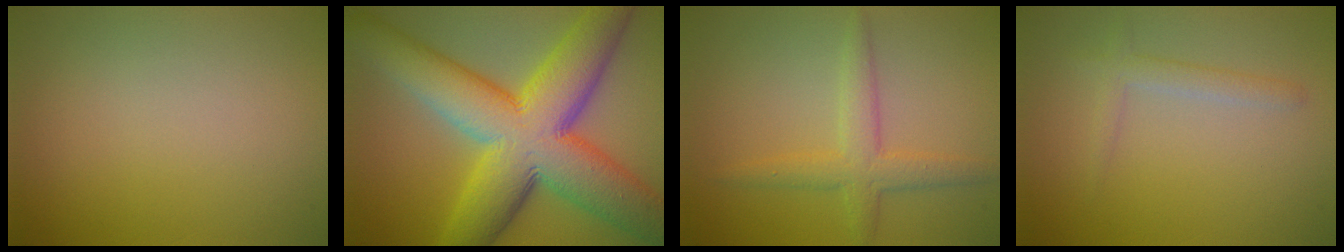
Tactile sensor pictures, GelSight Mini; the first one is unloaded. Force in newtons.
{"total": 14.8, "press": 14.8, "slide": 0.4}
{"total": 3.0, "press": 3.0, "slide": 0.1}
{"total": 1.8, "press": 1.7, "slide": 0.1}